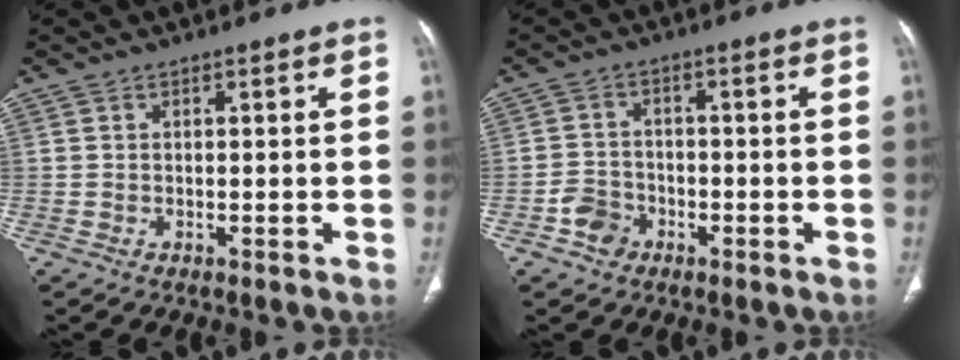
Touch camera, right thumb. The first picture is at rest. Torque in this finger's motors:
{"motor_torque": [1.67, 0.24, 0.08, -0.55, 0.00]}